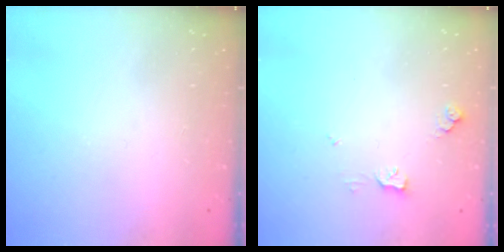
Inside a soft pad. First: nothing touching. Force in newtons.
{"total": 5.7, "press": 5.6, "slide": 0.9}